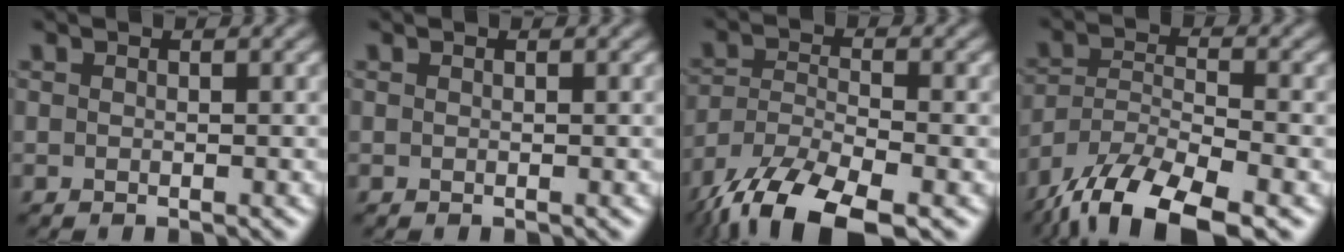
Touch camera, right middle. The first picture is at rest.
{"total": 0.0}
{"total": 11.6, "force": [-8.7, 3.6, 6.8], "torque": [-0.155, -0.026, -0.164]}
{"total": 11.5, "force": [-8.9, 3.3, 6.5], "torque": [-0.132, -0.012, -0.166]}